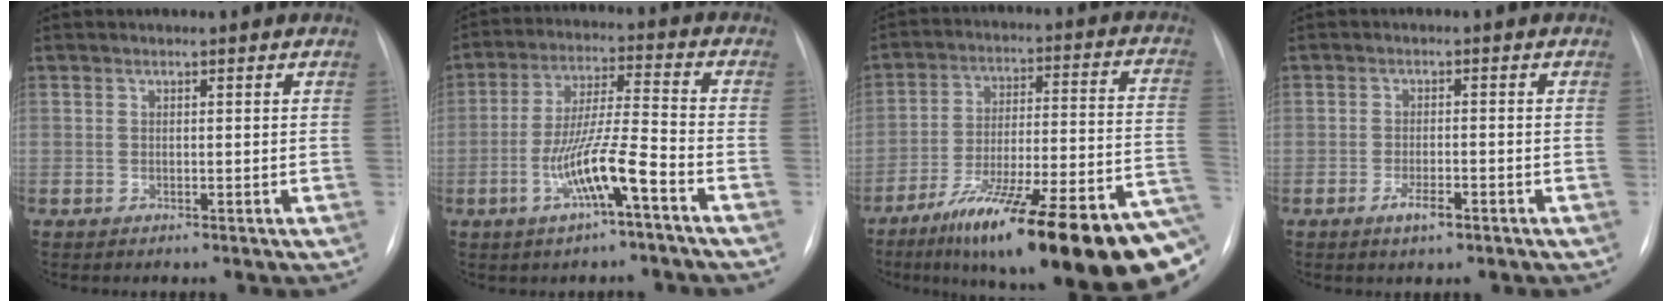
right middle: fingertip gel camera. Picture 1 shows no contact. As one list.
[{"total": 9.8, "force": [-4.3, 0.5, 8.7], "torque": [-0.173, 0.004, -0.080]}, {"total": 27.4, "force": [-16.9, 3.8, 21.3], "torque": [-0.228, 0.002, -0.263]}, {"total": 2.9, "force": [-1.7, 0.8, 2.2], "torque": [-0.042, 0.000, -0.029]}]